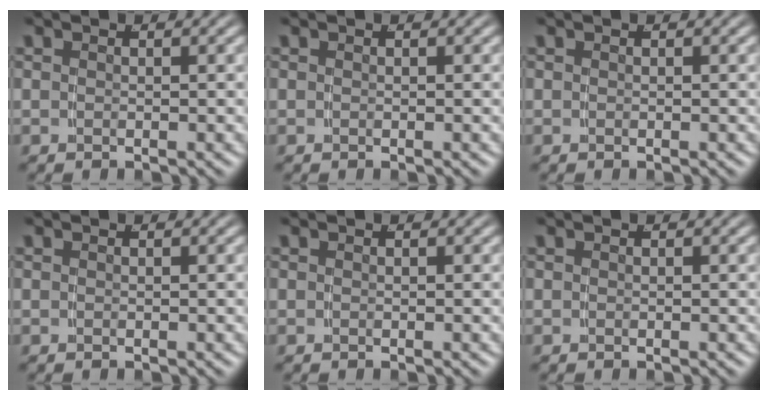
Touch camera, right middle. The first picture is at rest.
{"total": 0.0}
{"total": 0.0}
{"total": 0.0}
{"total": 0.0}
{"total": 0.0}